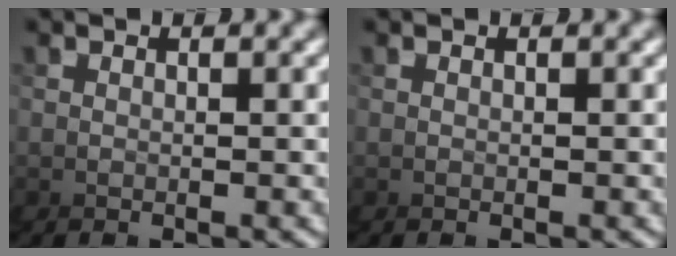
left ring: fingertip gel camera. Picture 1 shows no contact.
{"total": 0.0}